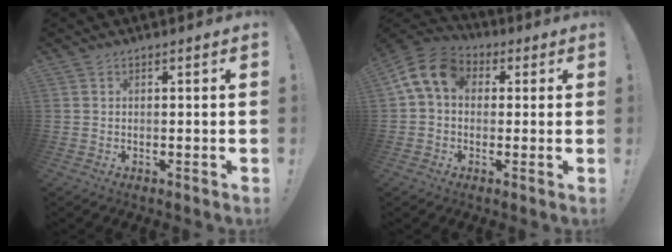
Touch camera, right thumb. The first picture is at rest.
{"total": 11.4, "force": [2.6, 8.2, 7.4], "torque": [-0.145, 0.013, 0.055]}